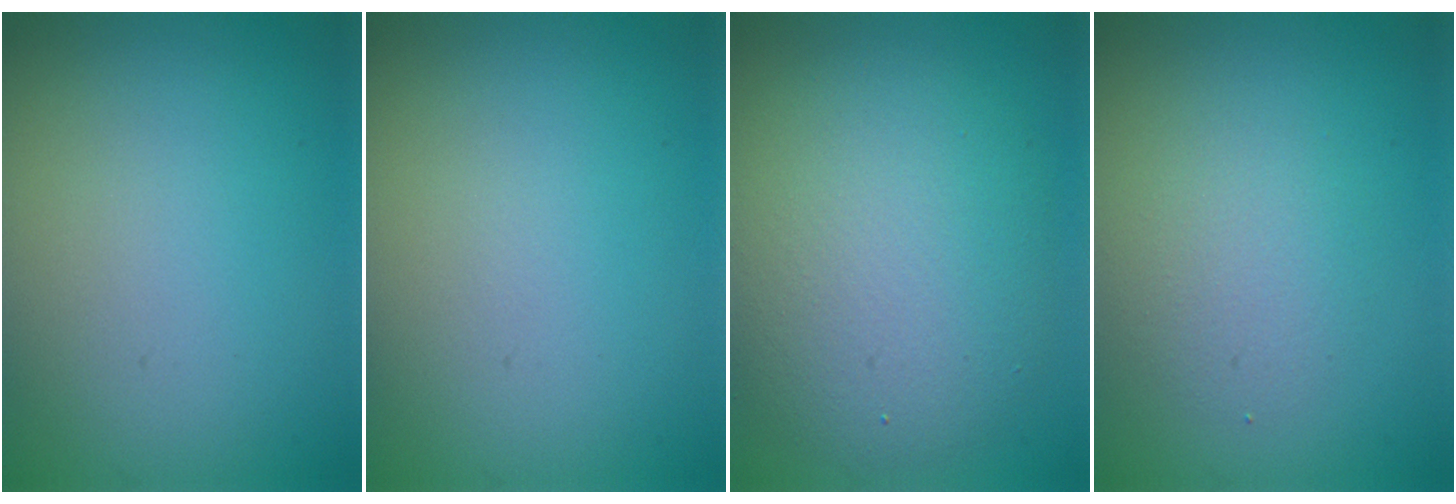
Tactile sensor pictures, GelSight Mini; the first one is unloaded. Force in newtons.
{"total": 0.0}
{"total": 7.9, "press": 7.9, "slide": 0.4}
{"total": 2.4, "press": 2.4, "slide": 0.2}